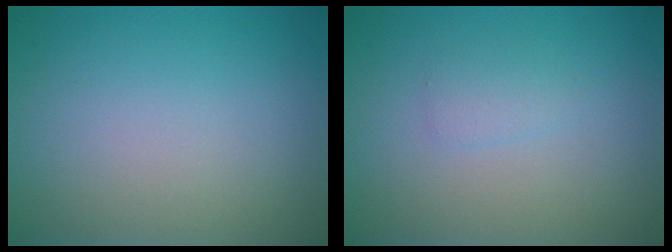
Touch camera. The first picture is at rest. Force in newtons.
{"total": 1.1, "press": 1.1, "slide": 0.0}